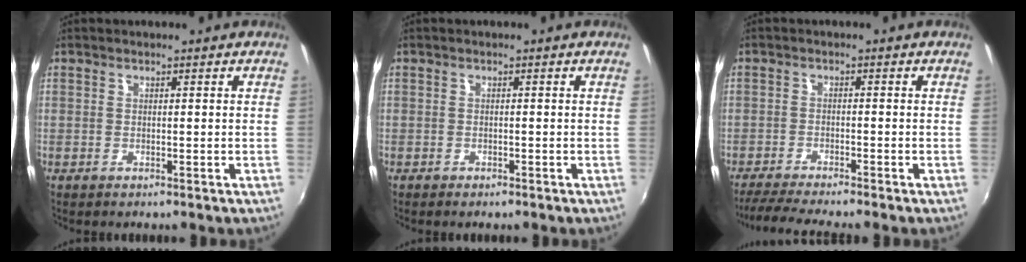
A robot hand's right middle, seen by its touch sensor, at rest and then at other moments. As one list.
[{"total": 1.0, "force": [-0.9, 0.3, 0.4], "torque": [-0.011, -0.003, -0.014]}, {"total": 6.9, "force": [-6.2, -0.7, 2.8], "torque": [-0.075, -0.018, -0.105]}]